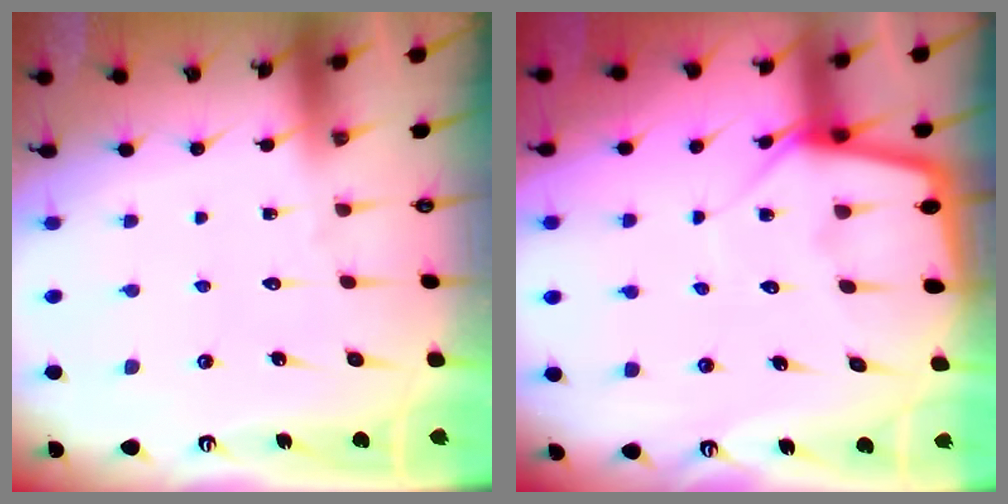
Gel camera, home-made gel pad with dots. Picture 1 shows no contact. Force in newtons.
{"total": 6.3, "press": 6.3, "slide": 0.5}